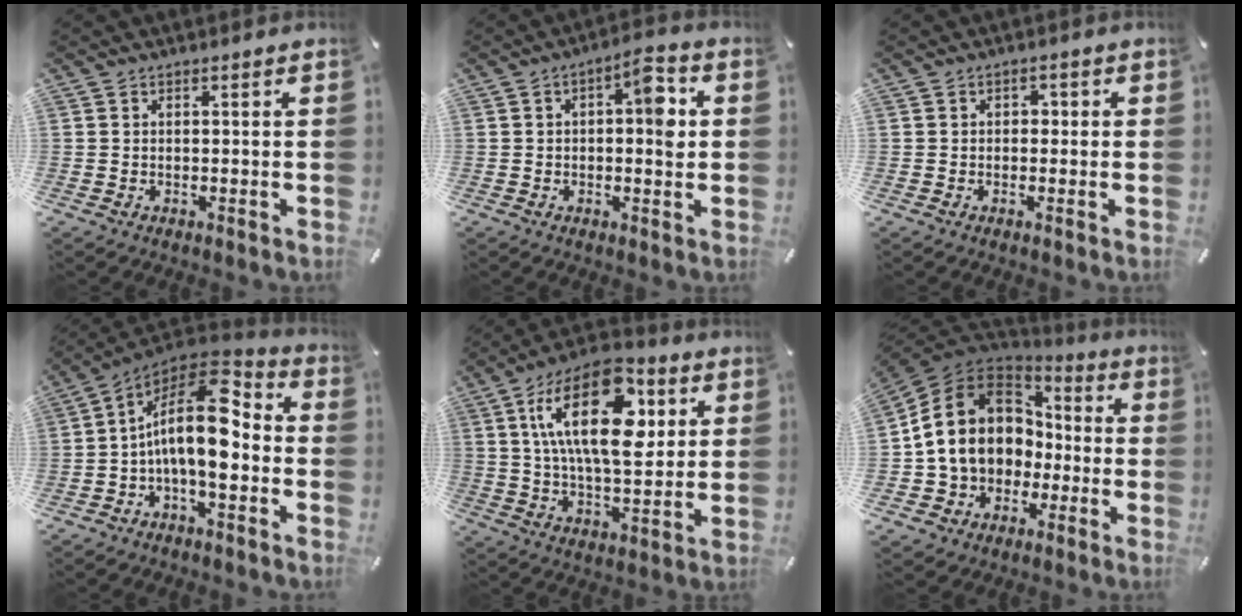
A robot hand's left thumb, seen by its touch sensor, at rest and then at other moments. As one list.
[{"total": 8.1, "force": [0.9, 3.5, 7.3], "torque": [-0.087, -0.001, 0.004]}, {"total": 1.5, "force": [-0.4, 1.3, 0.7], "torque": [-0.016, 0.008, -0.011]}, {"total": 16.3, "force": [-0.7, 7.8, 14.3], "torque": [-0.276, -0.007, -0.017]}, {"total": 22.5, "force": [7.5, 11.4, 17.9], "torque": [-0.327, -0.010, 0.115]}, {"total": 15.3, "force": [-0.1, 13.3, 7.6], "torque": [-0.169, 0.013, 0.005]}]